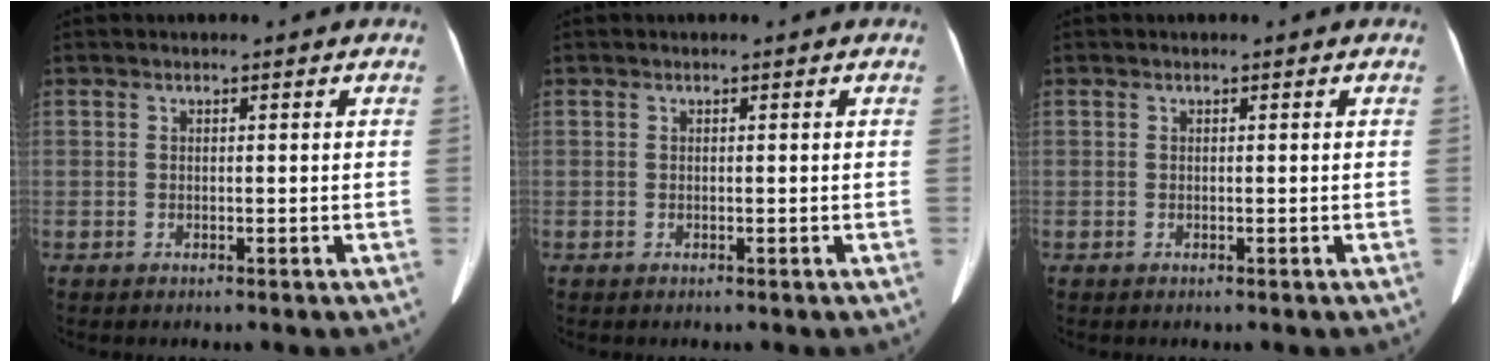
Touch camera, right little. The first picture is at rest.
{"total": 0.0}
{"total": 0.0}